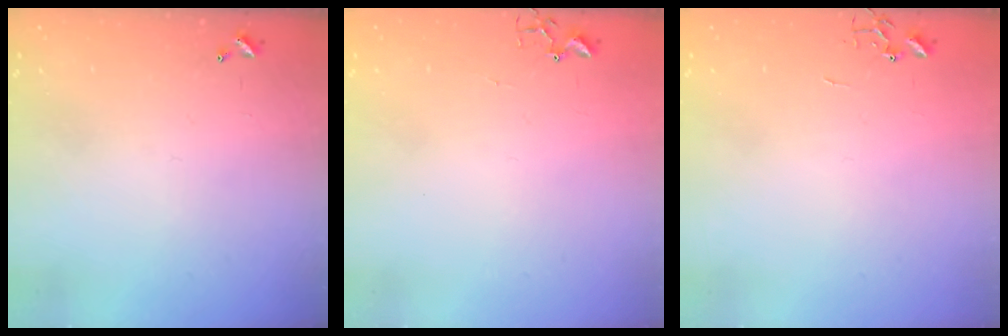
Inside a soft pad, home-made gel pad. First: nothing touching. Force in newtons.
{"total": 1.9, "press": 1.9, "slide": 0.2}
{"total": 0.0}